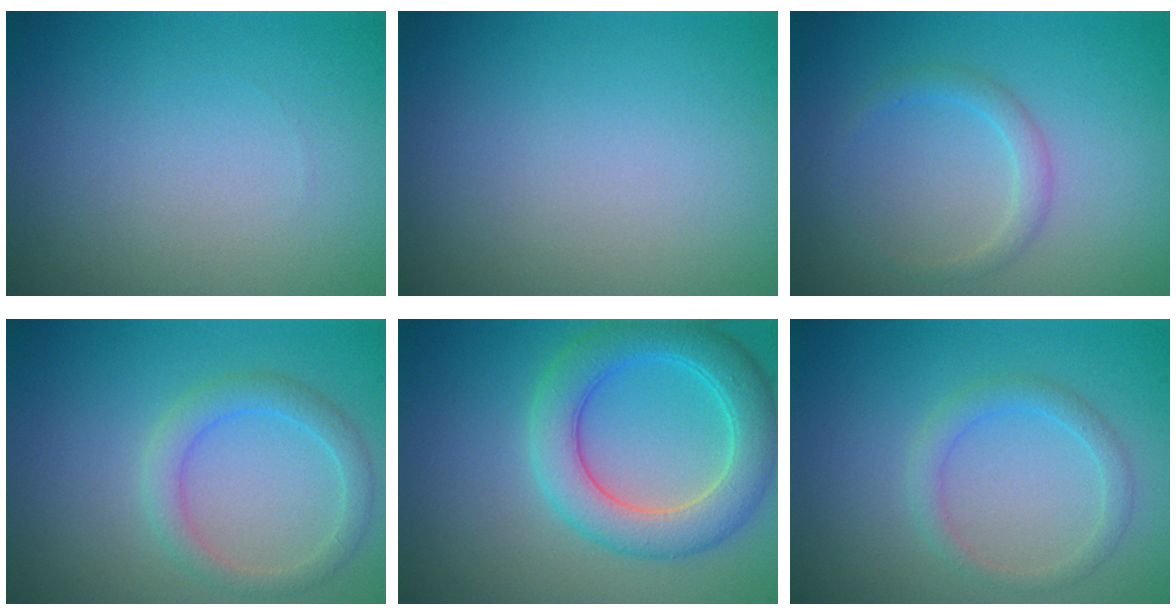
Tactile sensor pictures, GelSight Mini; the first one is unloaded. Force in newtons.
{"total": 0.0}
{"total": 1.6, "press": 1.6, "slide": 0.1}
{"total": 2.4, "press": 2.4, "slide": 0.1}
{"total": 5.4, "press": 5.4, "slide": 0.1}
{"total": 1.8, "press": 1.8, "slide": 0.1}